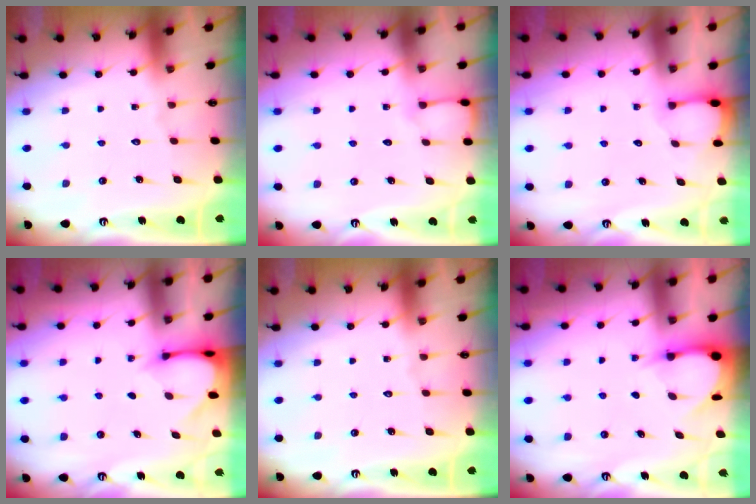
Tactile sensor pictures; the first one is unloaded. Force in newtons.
{"total": 3.1, "press": 3.1, "slide": 0.4}
{"total": 0.9, "press": 0.8, "slide": 0.2}
{"total": 3.4, "press": 3.4, "slide": 0.3}
{"total": 0.0}
{"total": 3.3, "press": 3.3, "slide": 0.4}